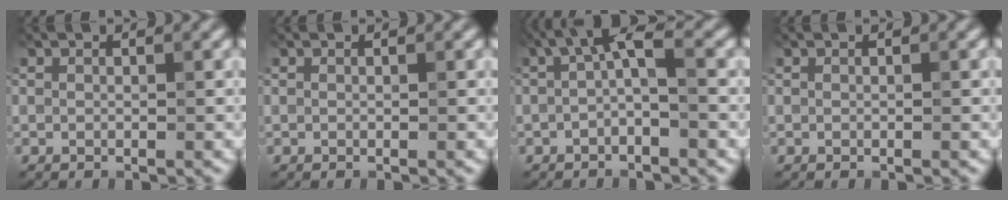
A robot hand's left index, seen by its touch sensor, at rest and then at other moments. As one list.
[{"total": 0.0}, {"total": 2.9, "force": [0.0, 0.4, 2.9], "torque": [-0.057, 0.017, -0.008]}, {"total": 0.0}]